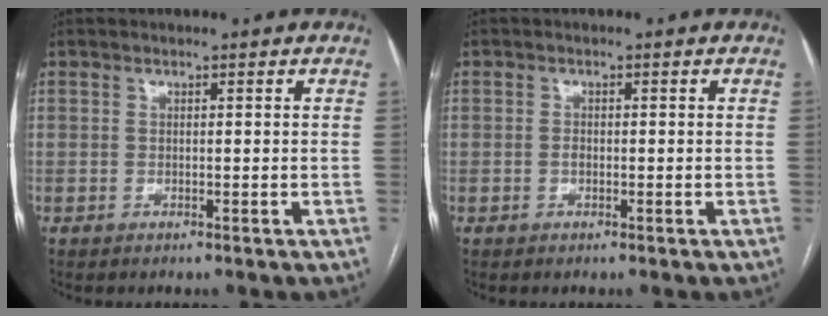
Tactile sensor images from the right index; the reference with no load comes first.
{"total": 0.8, "force": [-0.2, 0.4, 0.6], "torque": [-0.011, 0.001, -0.004]}